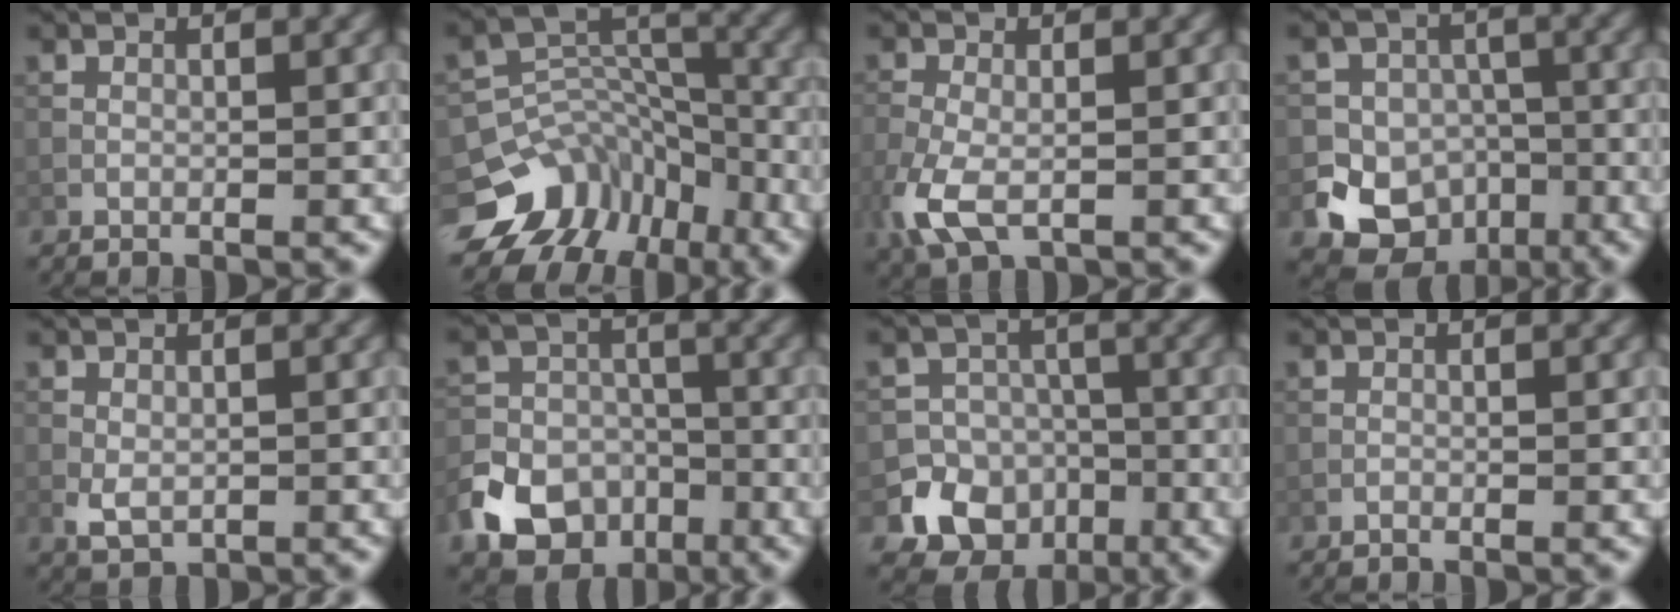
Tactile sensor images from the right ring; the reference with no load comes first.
{"total": 9.1, "force": [-5.8, 6.4, 2.8], "torque": [-0.036, 0.024, -0.095]}
{"total": 4.8, "force": [-1.7, 2.6, 3.6], "torque": [-0.097, -0.013, -0.039]}
{"total": 12.4, "force": [-6.2, 10.5, 2.5], "torque": [-0.035, -0.033, -0.108]}
{"total": 2.0, "force": [-0.3, 1.4, 1.4], "torque": [-0.029, -0.005, -0.003]}
{"total": 9.8, "force": [-5.0, 7.4, 3.9], "torque": [-0.061, -0.016, -0.111]}
{"total": 11.0, "force": [-4.7, 9.7, 2.1], "torque": [-0.022, -0.029, -0.095]}
{"total": 0.0}